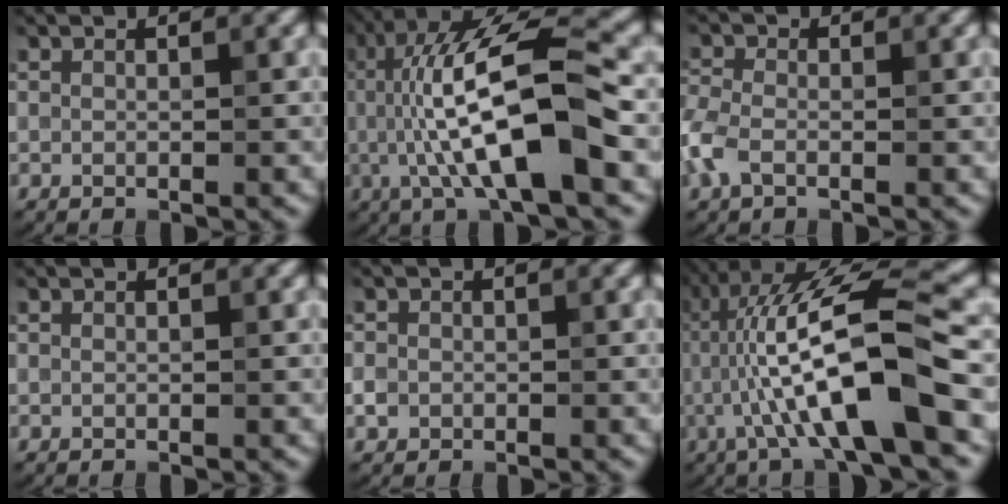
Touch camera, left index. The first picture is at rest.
{"total": 11.6, "force": [-0.8, 2.9, 11.2], "torque": [-0.197, 0.015, -0.016]}
{"total": 2.7, "force": [-1.1, 1.7, 1.8], "torque": [-0.050, 0.004, -0.035]}
{"total": 0.0}
{"total": 1.2, "force": [-0.3, 1.1, 0.3], "torque": [0.000, -0.002, -0.010]}
{"total": 12.1, "force": [-1.6, 2.3, 11.8], "torque": [-0.205, 0.021, -0.031]}